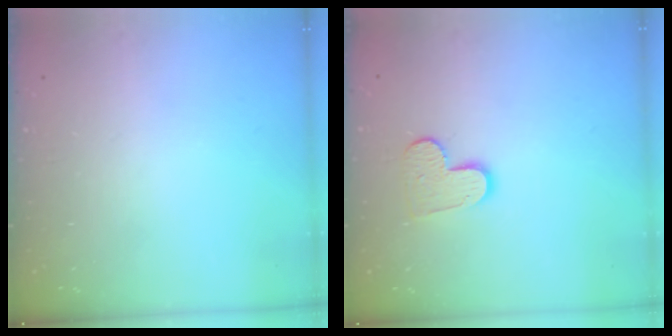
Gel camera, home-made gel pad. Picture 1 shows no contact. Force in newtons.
{"total": 9.2, "press": 9.2, "slide": 0.6}